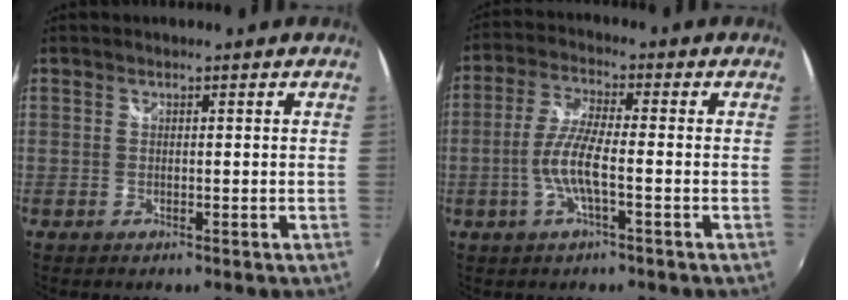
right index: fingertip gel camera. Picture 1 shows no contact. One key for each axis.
{"total": 7.0, "fx": -2.2, "fy": 0.9, "fz": 6.6, "tx": -0.142, "ty": 0.001, "tz": -0.043}